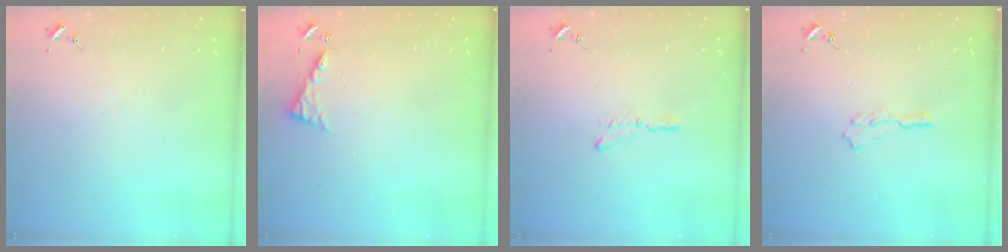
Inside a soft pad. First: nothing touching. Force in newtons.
{"total": 6.4, "press": 6.4, "slide": 0.5}
{"total": 2.9, "press": 2.9, "slide": 0.3}
{"total": 3.7, "press": 3.7, "slide": 0.3}